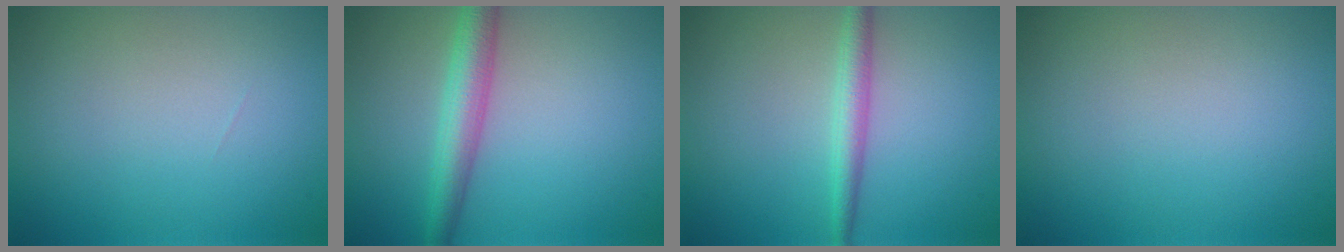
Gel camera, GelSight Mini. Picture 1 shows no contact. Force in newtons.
{"total": 3.9, "press": 3.9, "slide": 0.0}
{"total": 2.3, "press": 2.3, "slide": 0.0}
{"total": 0.0}